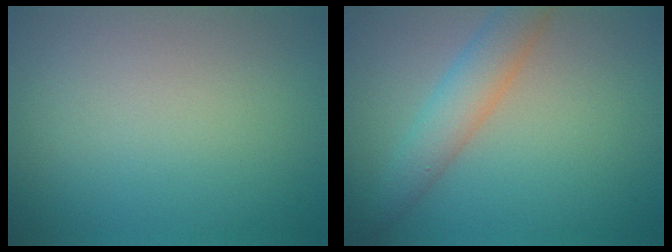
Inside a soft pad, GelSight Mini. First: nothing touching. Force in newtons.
{"total": 3.7, "press": 3.7, "slide": 0.3}